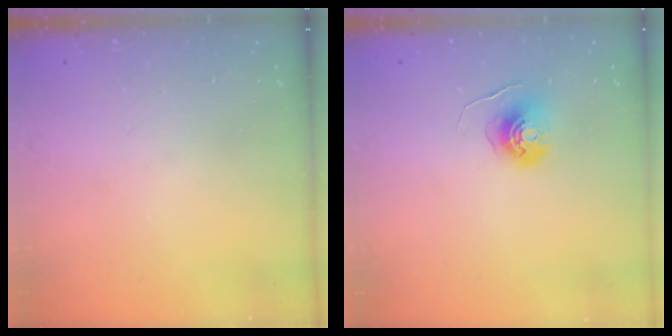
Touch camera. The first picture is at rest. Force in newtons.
{"total": 6.4, "press": 6.4, "slide": 0.3}